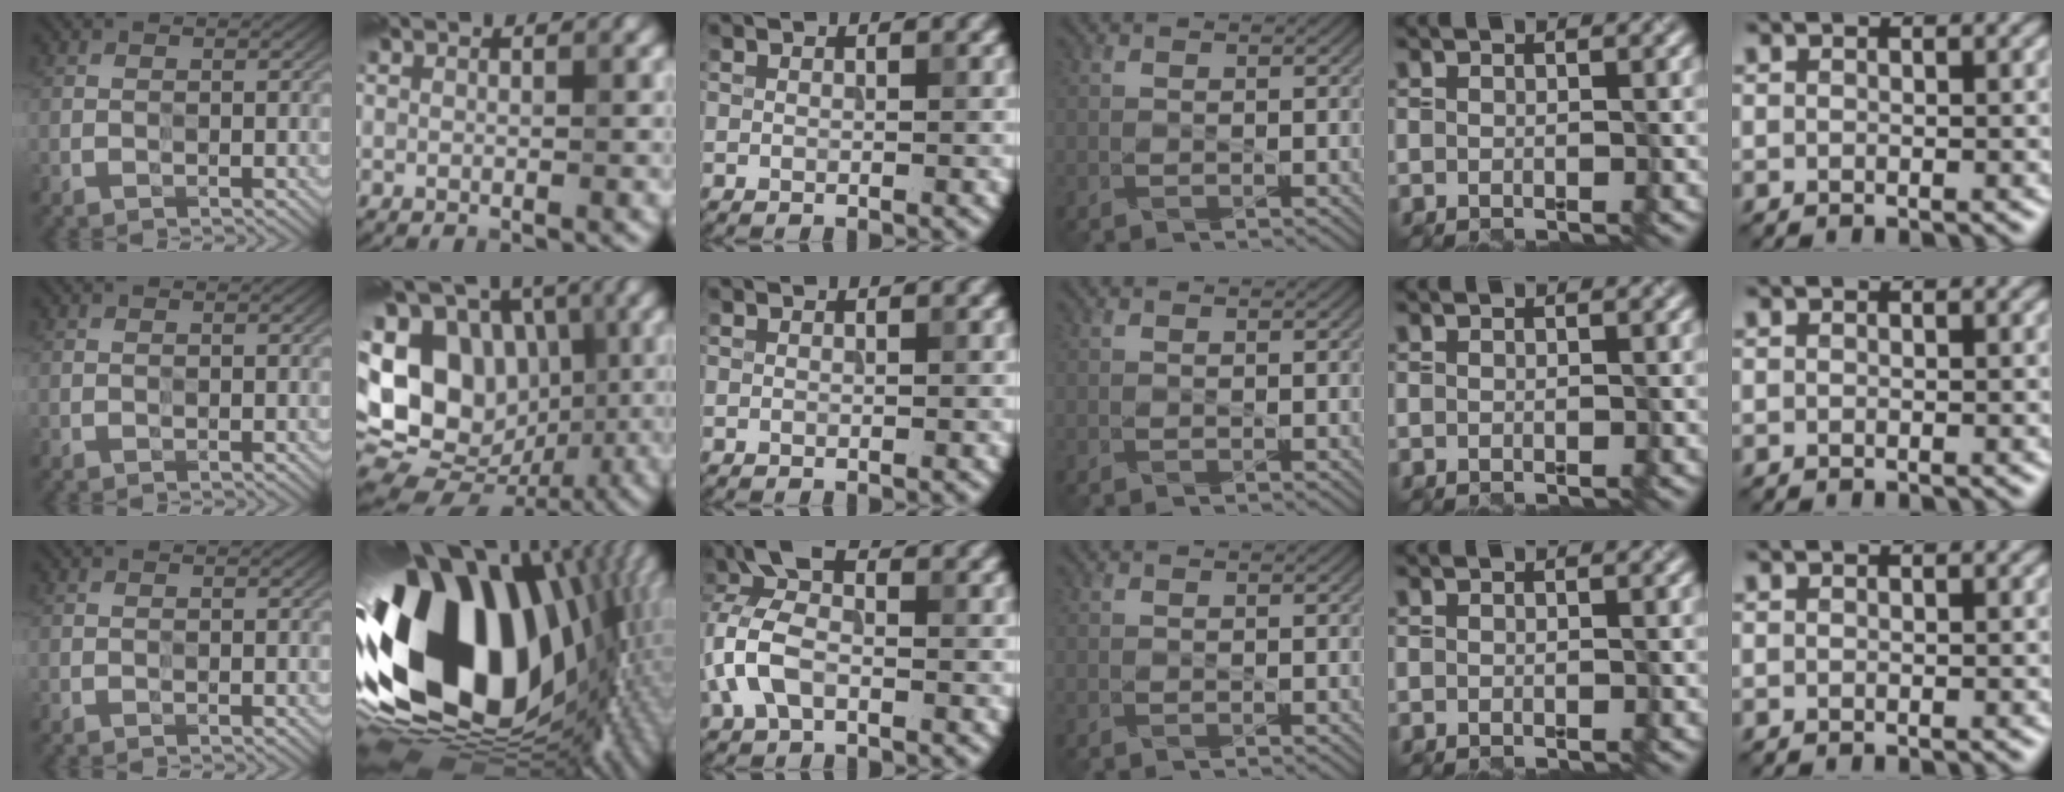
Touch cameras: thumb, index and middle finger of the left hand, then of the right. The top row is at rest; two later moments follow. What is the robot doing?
{"motion": "wipe", "object": "paper plate"}